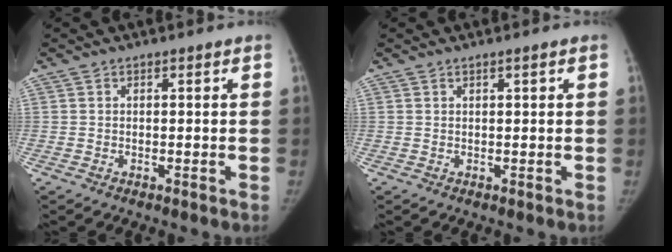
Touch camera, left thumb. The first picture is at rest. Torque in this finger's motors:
{"motor_torque": [-0.23, -0.06, -0.41, 0.29, -0.02]}